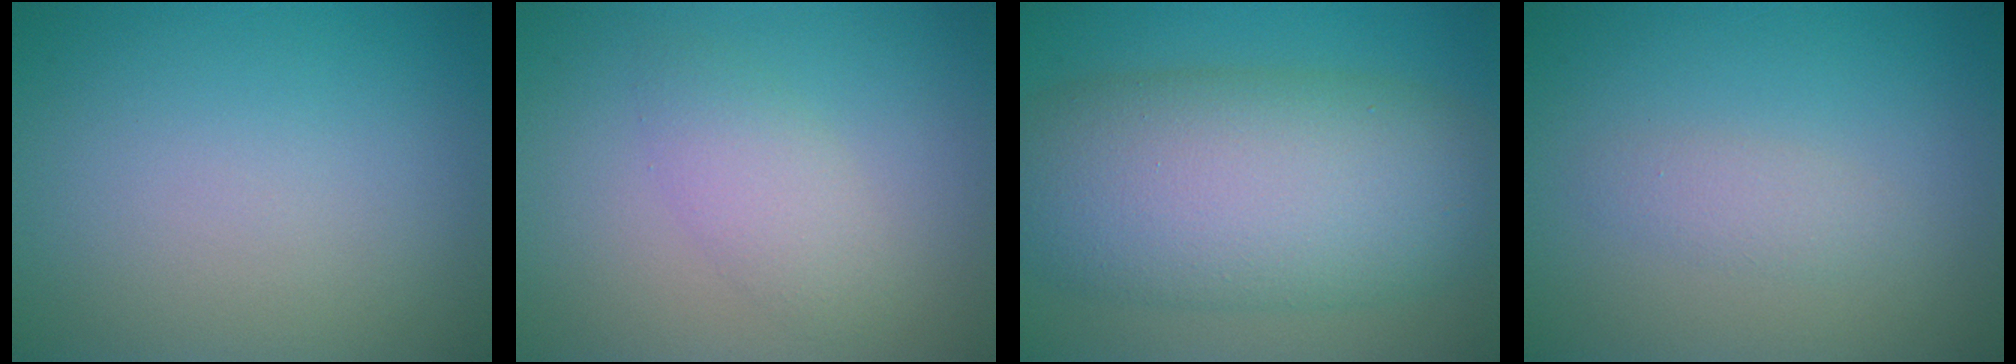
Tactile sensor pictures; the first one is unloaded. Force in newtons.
{"total": 2.4, "press": 2.4, "slide": 0.2}
{"total": 12.0, "press": 12.0, "slide": 0.3}
{"total": 1.4, "press": 1.4, "slide": 0.1}